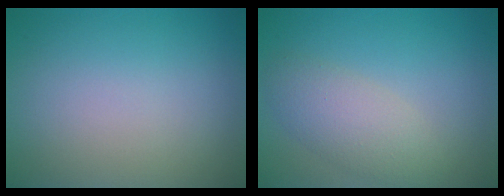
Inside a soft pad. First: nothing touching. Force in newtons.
{"total": 3.4, "press": 3.4, "slide": 0.0}